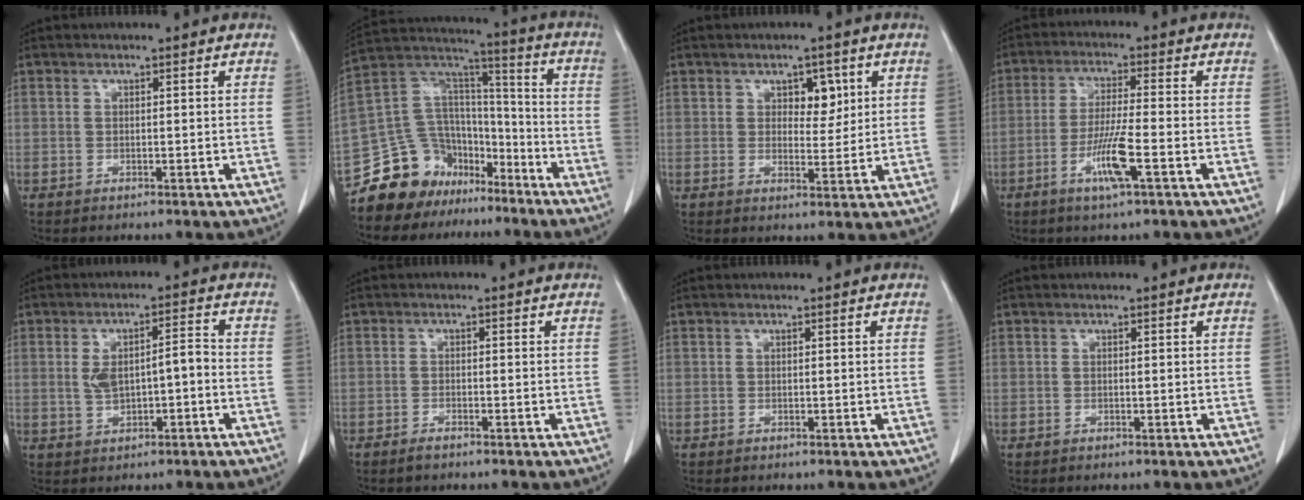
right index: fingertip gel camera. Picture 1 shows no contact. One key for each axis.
{"total": 16.3, "fx": -12.1, "fy": 10.2, "fz": 4.3, "tx": -0.083, "ty": 0.090, "tz": -0.210}
{"total": 4.1, "fx": 1.7, "fy": 2.4, "fz": 2.9, "tx": -0.034, "ty": 0.004, "tz": 0.027}
{"total": 7.1, "fx": -2.9, "fy": -0.1, "fz": 6.4, "tx": -0.125, "ty": -0.010, "tz": -0.054}
{"total": 5.9, "fx": -0.4, "fy": 2.2, "fz": 5.4, "tx": -0.102, "ty": 0.021, "tz": 0.002}
{"total": 1.3, "fx": -1.1, "fy": 0.2, "fz": 0.7, "tx": -0.013, "ty": -0.001, "tz": -0.020}
{"total": 0.0}
{"total": 0.0}